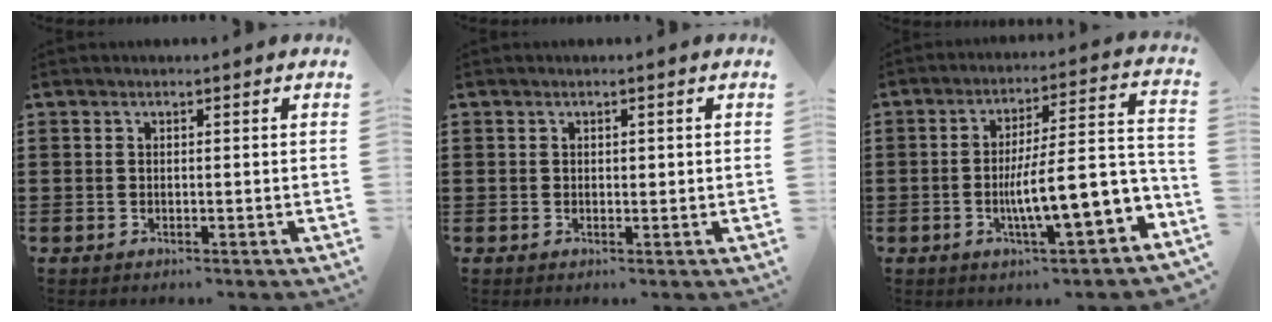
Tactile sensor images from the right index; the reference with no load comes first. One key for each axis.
{"total": 0.6, "fx": 0.2, "fy": 0.5, "fz": 0.3, "tx": -0.006, "ty": 0.004, "tz": 0.004}
{"total": 12.2, "fx": -3.7, "fy": 3.1, "fz": 11.2, "tx": -0.153, "ty": -0.017, "tz": -0.065}